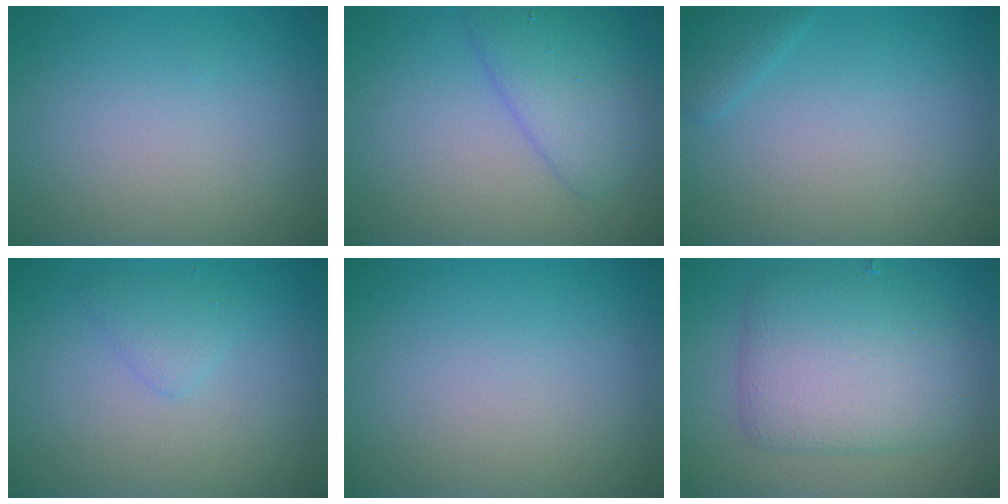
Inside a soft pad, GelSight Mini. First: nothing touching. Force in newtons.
{"total": 3.7, "press": 3.7, "slide": 0.1}
{"total": 1.2, "press": 1.2, "slide": 0.0}
{"total": 1.4, "press": 1.4, "slide": 0.1}
{"total": 0.0}
{"total": 6.2, "press": 6.2, "slide": 0.1}